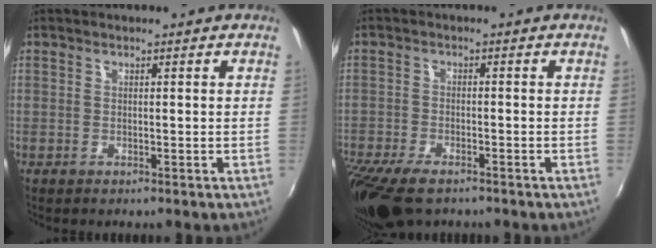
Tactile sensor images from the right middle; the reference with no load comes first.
{"total": 11.5, "force": [-8.5, 4.3, 6.4], "torque": [-0.162, -0.049, -0.157]}